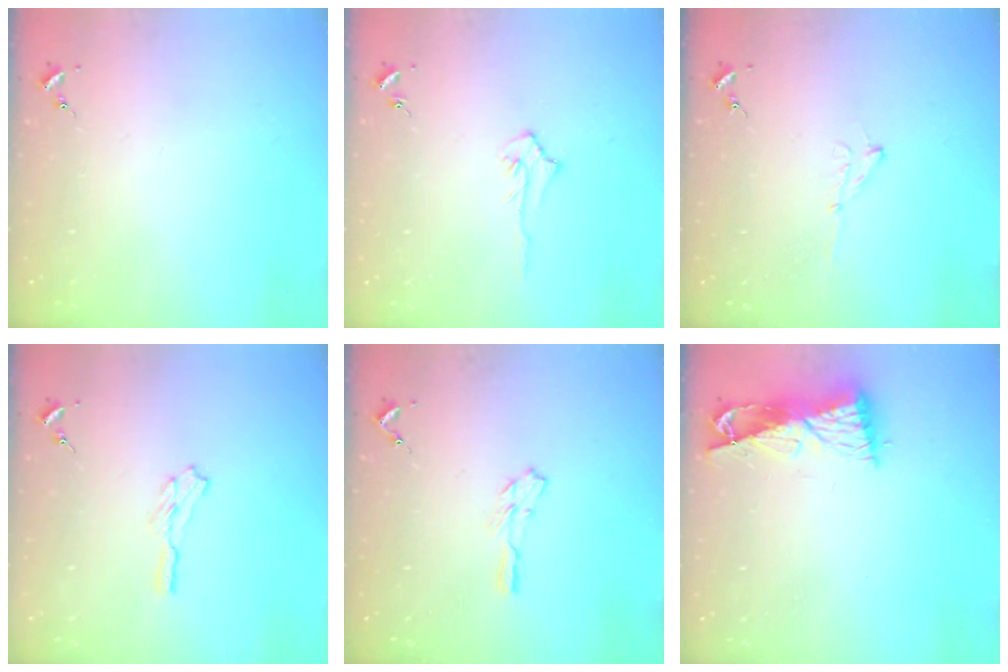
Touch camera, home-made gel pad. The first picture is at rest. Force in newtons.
{"total": 4.5, "press": 4.5, "slide": 0.7}
{"total": 4.4, "press": 4.4, "slide": 0.5}
{"total": 3.9, "press": 3.9, "slide": 0.4}
{"total": 4.0, "press": 3.9, "slide": 0.4}
{"total": 8.8, "press": 8.8, "slide": 1.0}